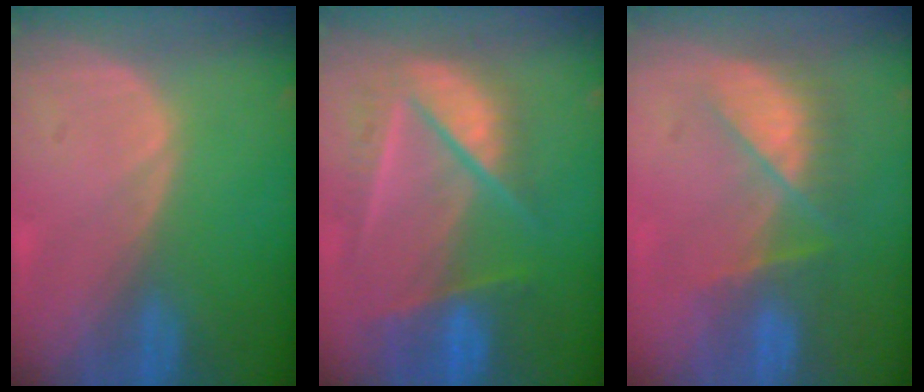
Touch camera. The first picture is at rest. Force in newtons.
{"total": 9.7, "press": 8.2, "slide": 5.1}
{"total": 7.3, "press": 6.9, "slide": 2.4}